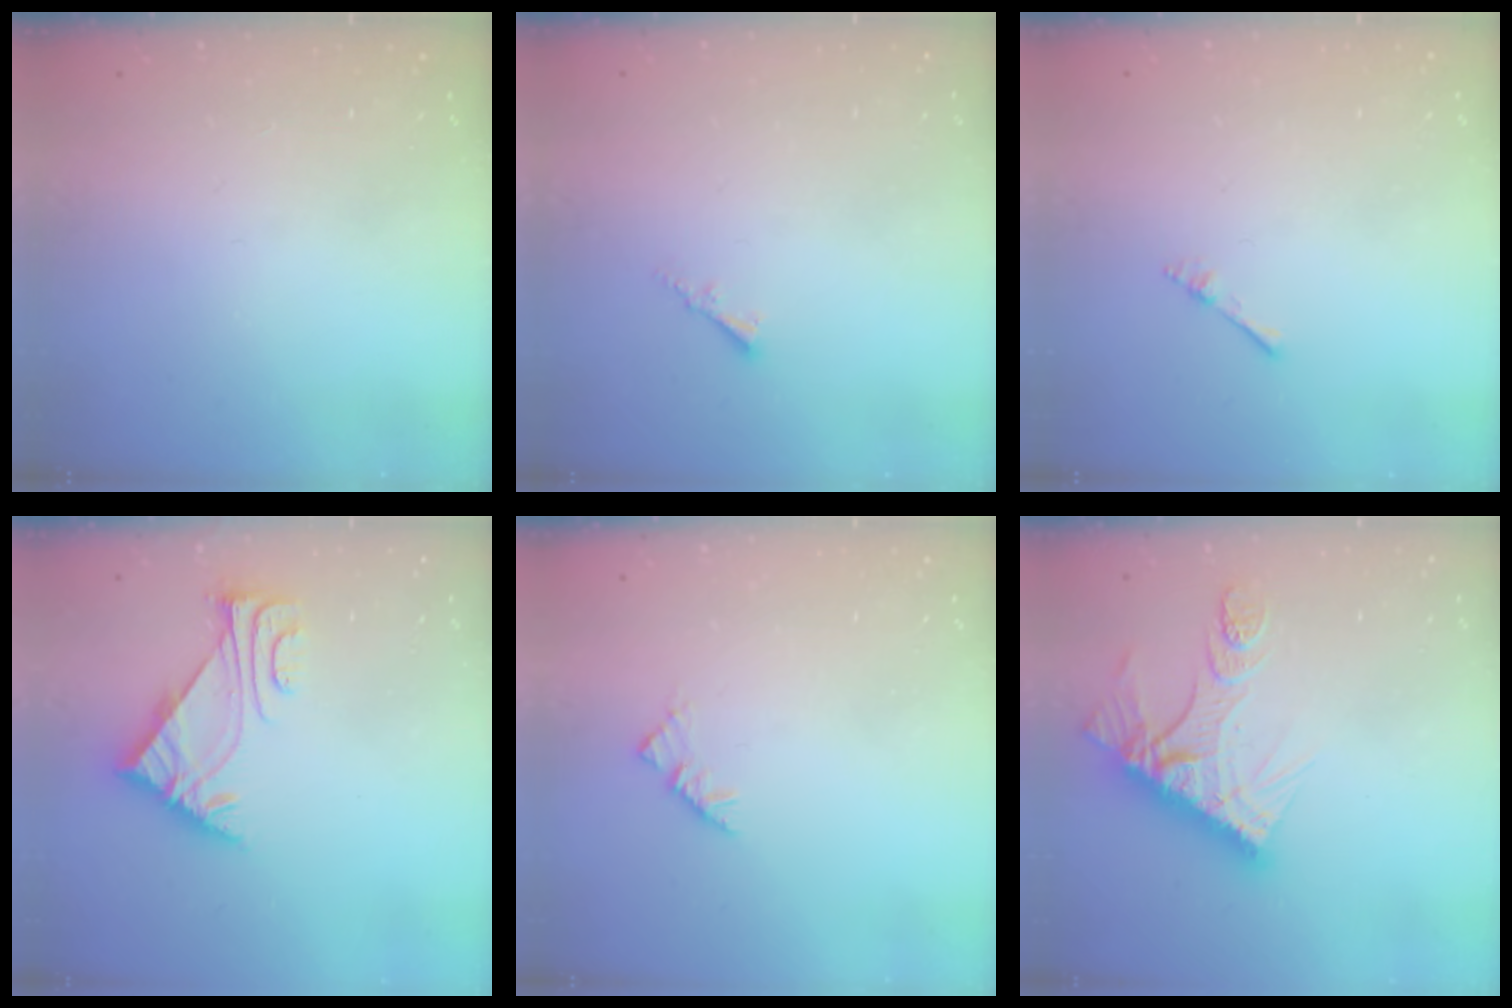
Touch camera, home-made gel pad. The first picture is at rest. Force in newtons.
{"total": 1.8, "press": 1.7, "slide": 0.3}
{"total": 2.2, "press": 2.2, "slide": 0.3}
{"total": 5.4, "press": 5.3, "slide": 1.1}
{"total": 2.9, "press": 2.8, "slide": 0.7}
{"total": 14.0, "press": 14.0, "slide": 1.2}